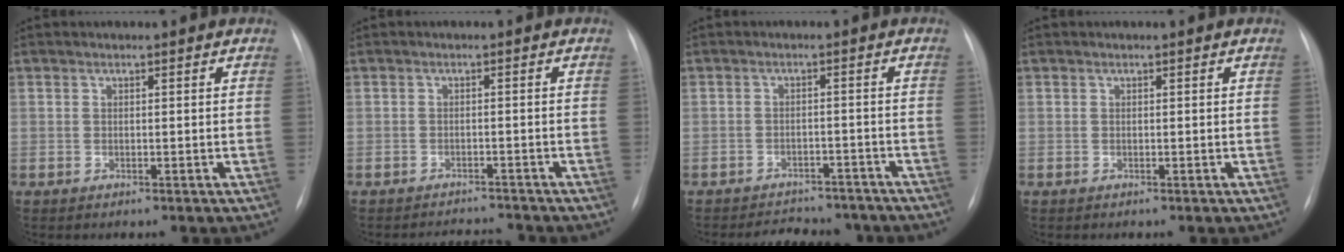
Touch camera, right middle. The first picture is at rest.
{"total": 3.6, "force": [-3.6, 0.0, -0.2], "torque": [0.001, -0.002, -0.052]}
{"total": 9.8, "force": [-8.9, 3.5, 2.3], "torque": [-0.030, 0.007, -0.105]}
{"total": 0.0}